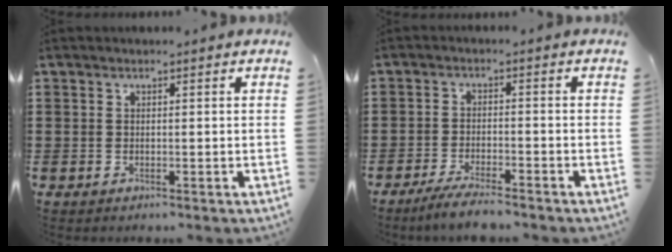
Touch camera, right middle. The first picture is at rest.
{"total": 4.1, "force": [-3.8, 0.0, 1.7], "torque": [-0.037, -0.007, -0.073]}